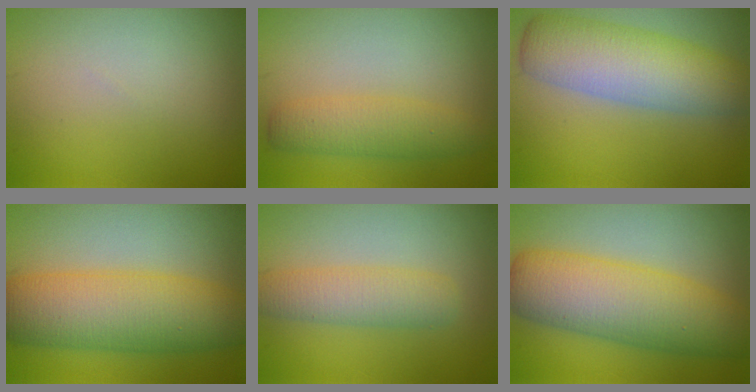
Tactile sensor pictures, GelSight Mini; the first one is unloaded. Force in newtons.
{"total": 3.3, "press": 3.3, "slide": 0.1}
{"total": 7.4, "press": 7.4, "slide": 0.2}
{"total": 8.7, "press": 8.7, "slide": 0.2}
{"total": 3.5, "press": 3.5, "slide": 0.1}
{"total": 8.8, "press": 8.8, "slide": 0.0}